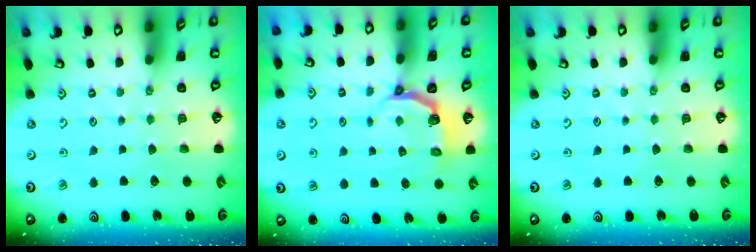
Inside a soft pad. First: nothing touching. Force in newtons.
{"total": 4.1, "press": 2.7, "slide": 3.0}
{"total": 0.0}